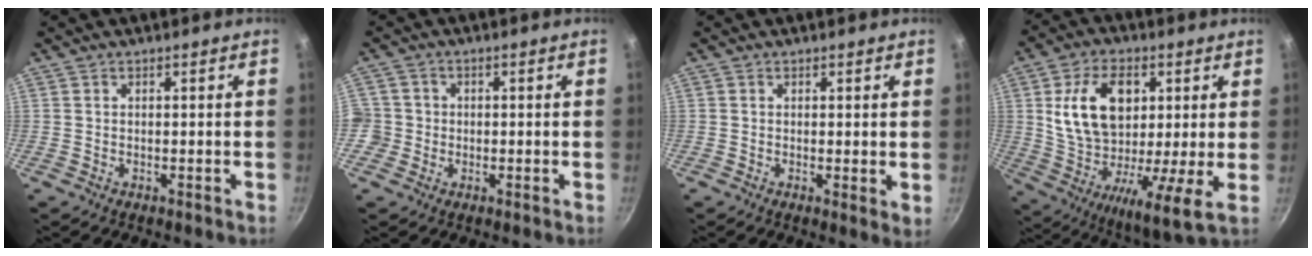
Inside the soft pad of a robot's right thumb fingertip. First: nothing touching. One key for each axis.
{"total": 4.5, "fx": -0.8, "fy": 4.3, "fz": 0.9, "tx": 0.003, "ty": 0.012, "tz": -0.019}
{"total": 2.2, "fx": 0.6, "fy": 0.7, "fz": 2.0, "tx": -0.026, "ty": -0.010, "tz": 0.005}
{"total": 19.8, "fx": 5.1, "fy": 10.1, "fz": 16.3, "tx": -0.268, "ty": -0.026, "tz": 0.073}